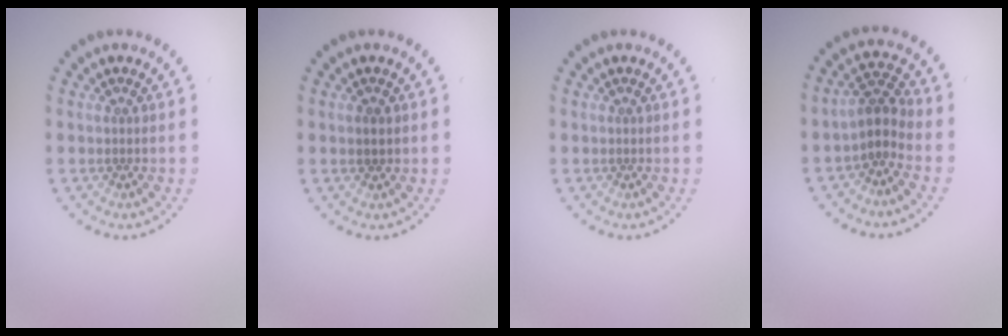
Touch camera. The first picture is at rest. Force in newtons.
{"total": 1.2, "press": 1.1, "slide": 0.3}
{"total": 0.0}
{"total": 2.5, "press": 1.9, "slide": 1.6}